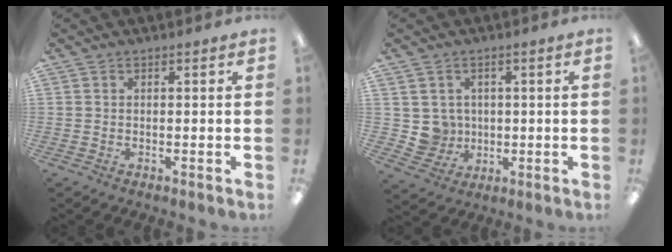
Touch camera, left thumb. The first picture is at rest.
{"total": 5.8, "force": [1.5, 5.6, 0.2], "torque": [-0.027, -0.003, 0.034]}